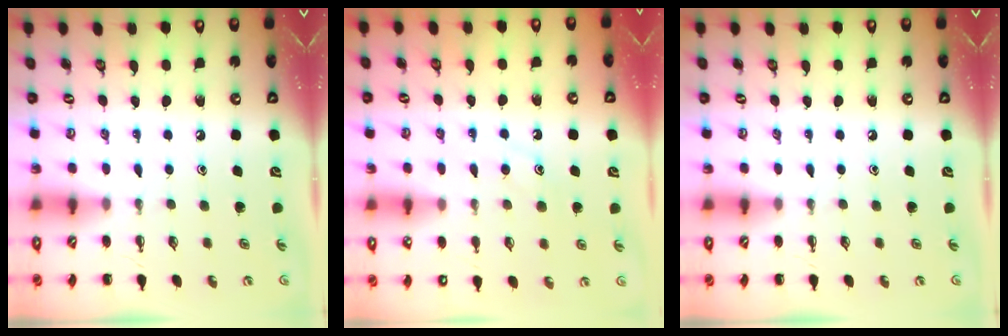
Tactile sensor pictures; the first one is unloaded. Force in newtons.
{"total": 10.1, "press": 10.1, "slide": 0.8}
{"total": 0.0}